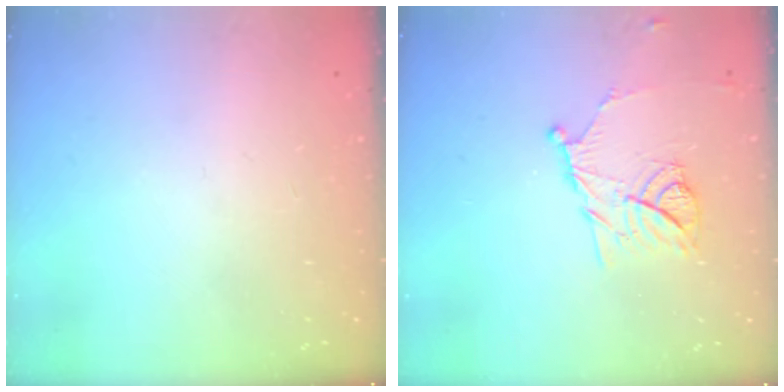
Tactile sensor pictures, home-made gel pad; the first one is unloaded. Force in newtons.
{"total": 11.4, "press": 11.3, "slide": 0.7}